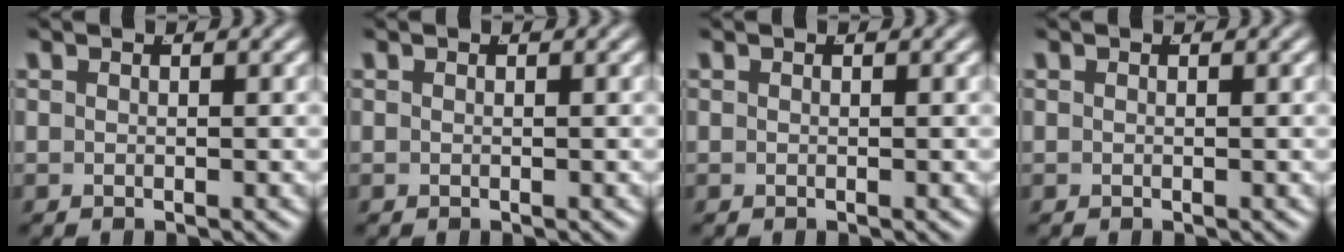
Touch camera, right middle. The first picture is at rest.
{"total": 0.0}
{"total": 0.0}
{"total": 0.0}